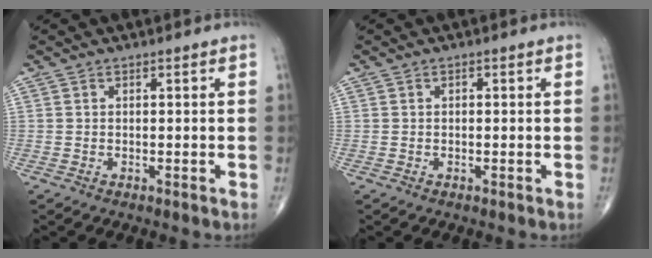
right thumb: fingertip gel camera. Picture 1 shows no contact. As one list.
[{"total": 0.5, "force": [0.1, 0.3, 0.4], "torque": [-0.009, 0.000, 0.002]}]